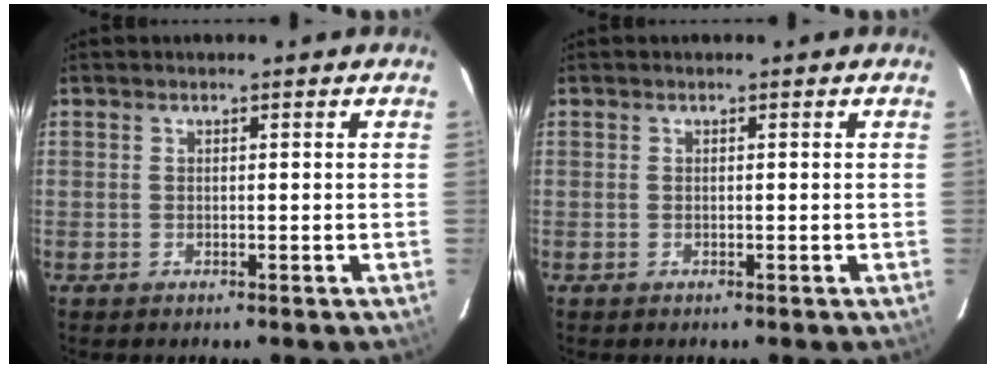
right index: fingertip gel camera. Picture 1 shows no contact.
{"total": 0.0}